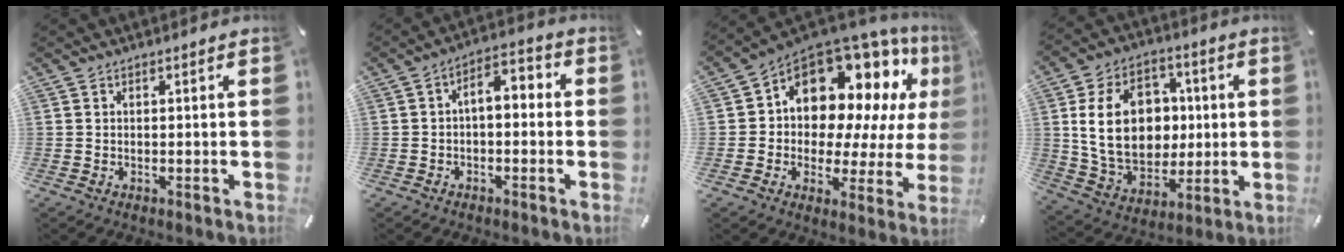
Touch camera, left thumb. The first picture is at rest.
{"total": 4.8, "force": [-1.7, 2.8, 3.5], "torque": [-0.055, 0.014, -0.037]}
{"total": 15.6, "force": [8.5, 10.3, 8.0], "torque": [-0.135, -0.083, 0.148]}
{"total": 18.3, "force": [2.1, 14.4, 11.2], "torque": [-0.216, 0.008, 0.044]}